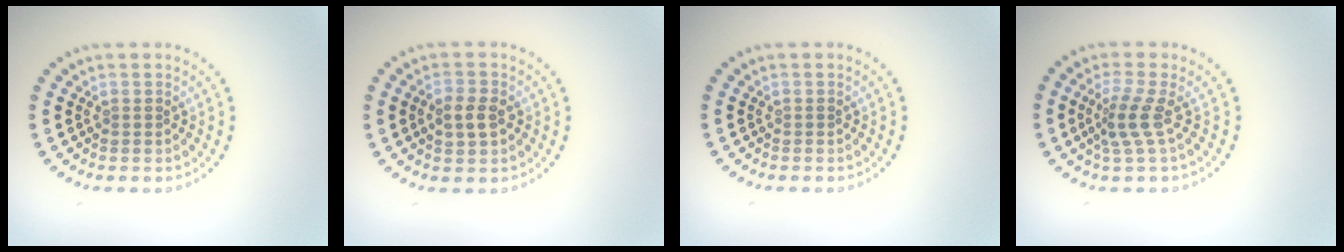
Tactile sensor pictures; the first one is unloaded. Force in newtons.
{"total": 2.6, "press": 2.6, "slide": 0.2}
{"total": 0.0}
{"total": 2.5, "press": 1.8, "slide": 1.7}